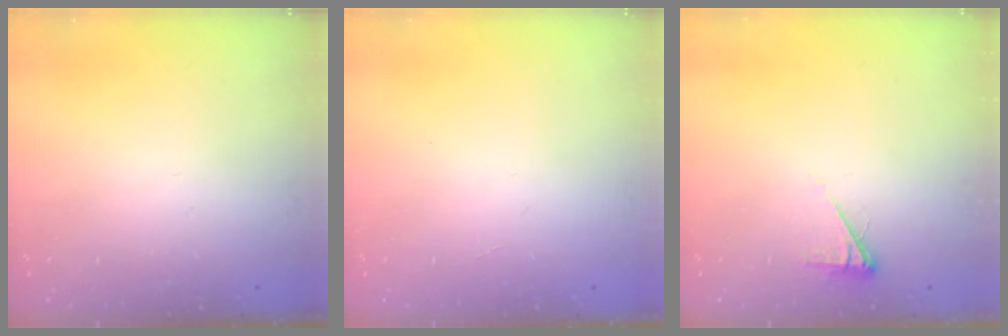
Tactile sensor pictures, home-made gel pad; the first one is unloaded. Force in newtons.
{"total": 0.0}
{"total": 2.6, "press": 2.6, "slide": 0.4}